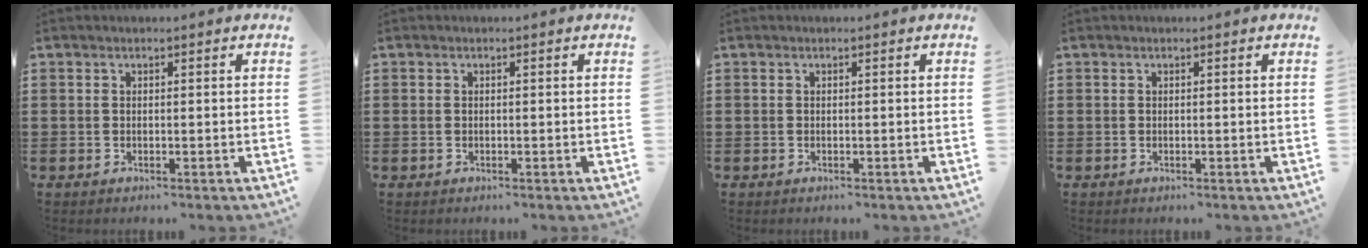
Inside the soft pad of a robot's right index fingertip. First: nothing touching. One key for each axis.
{"total": 0.0}
{"total": 0.0}
{"total": 0.0}